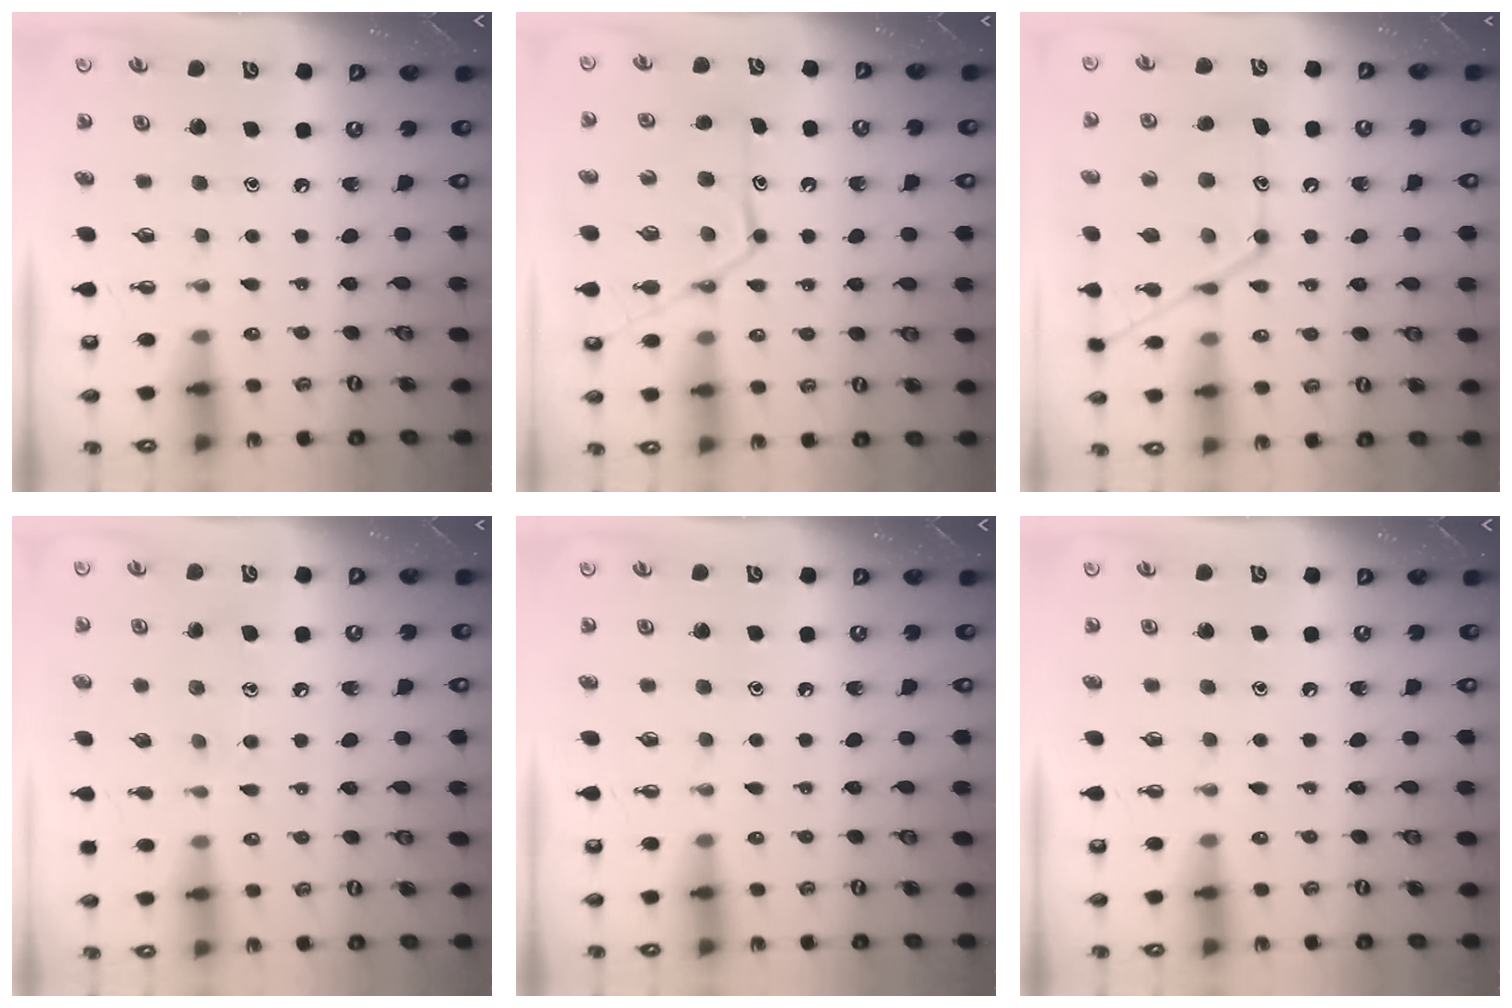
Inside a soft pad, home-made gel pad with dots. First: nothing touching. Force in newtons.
{"total": 15.3, "press": 15.3, "slide": 1.5}
{"total": 16.5, "press": 16.5, "slide": 1.2}
{"total": 7.3, "press": 7.3, "slide": 0.5}
{"total": 0.0}
{"total": 0.0}